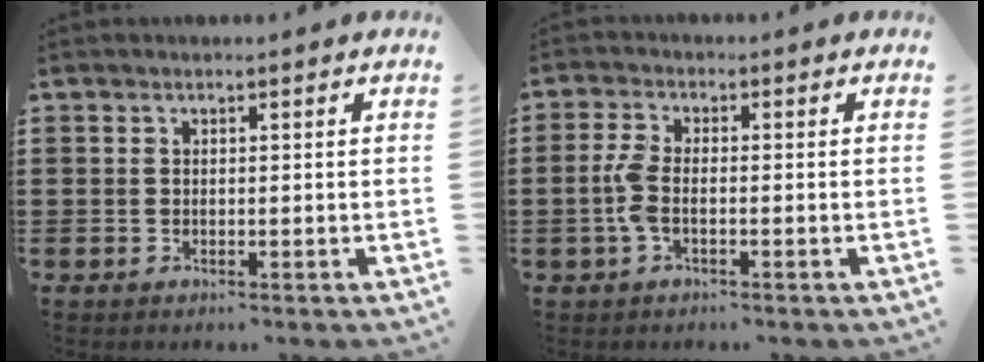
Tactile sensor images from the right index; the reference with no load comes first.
{"total": 3.9, "force": [-1.0, 1.5, 3.5], "torque": [-0.091, -0.006, -0.025]}